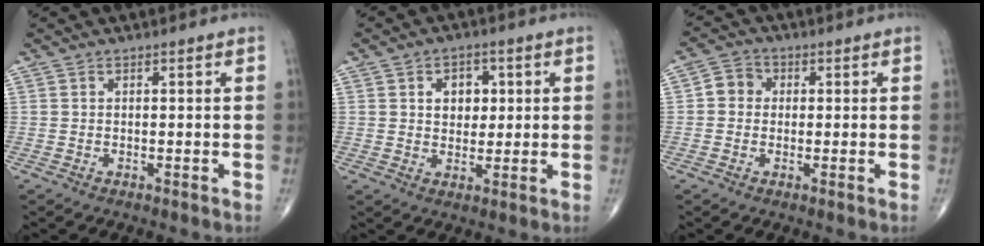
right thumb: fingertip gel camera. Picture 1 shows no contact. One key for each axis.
{"total": 5.8, "fx": 1.5, "fy": 4.3, "fz": 3.6, "tx": -0.022, "ty": -0.004, "tz": 0.020}
{"total": 4.1, "fx": 0.2, "fy": 3.7, "fz": 1.8, "tx": -0.015, "ty": 0.011, "tz": -0.007}